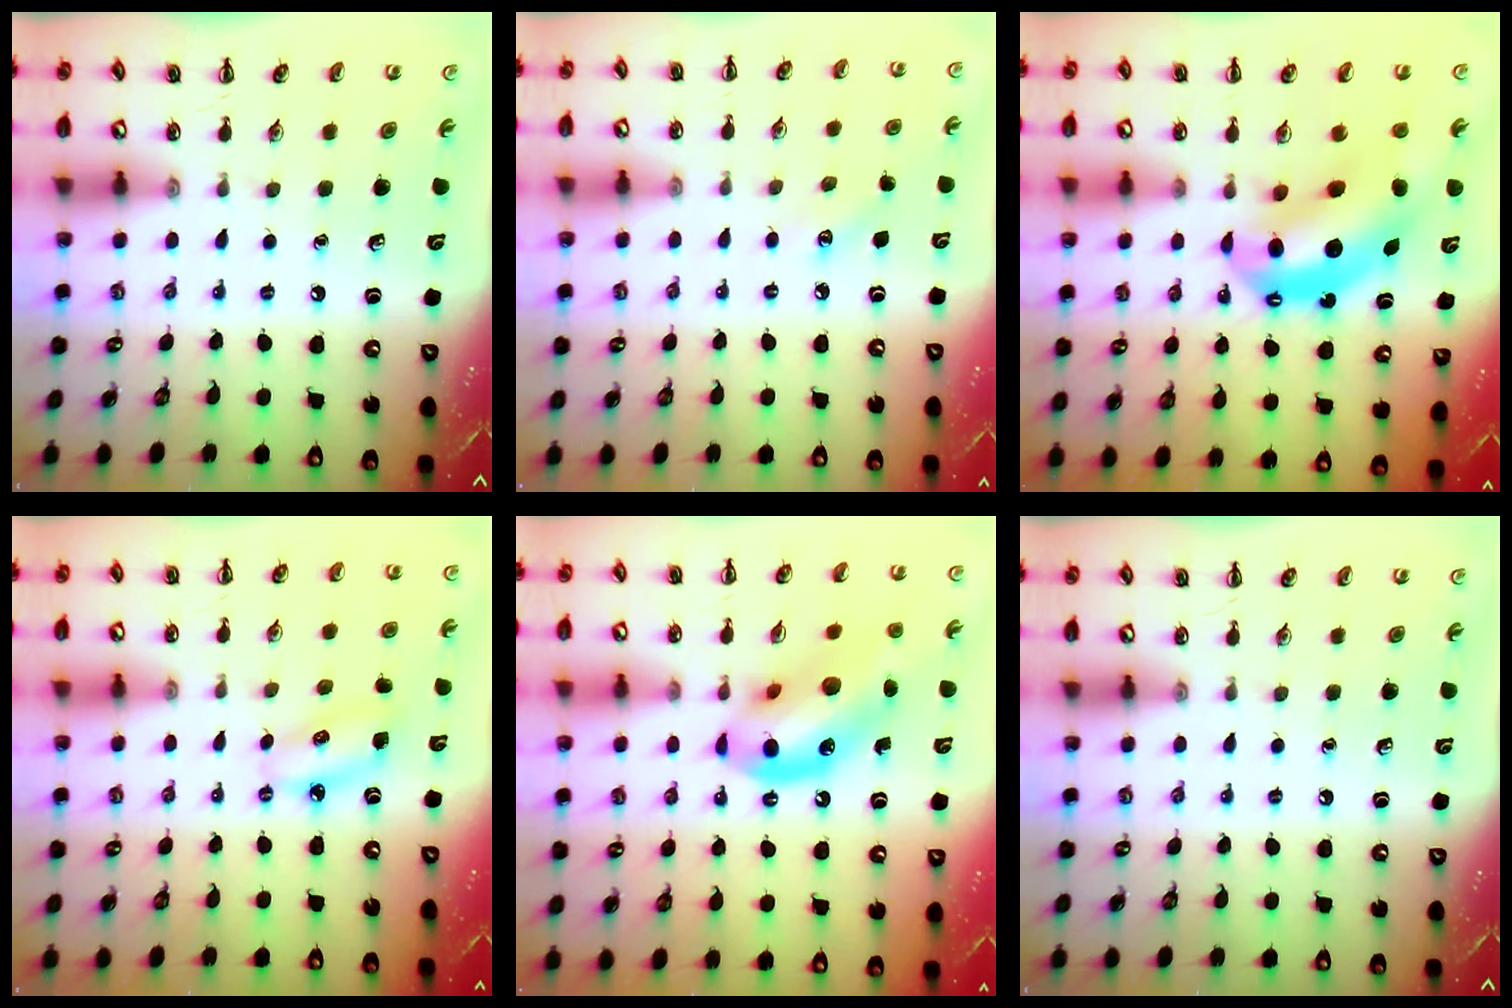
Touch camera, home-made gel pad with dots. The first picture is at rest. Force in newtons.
{"total": 5.2, "press": 5.0, "slide": 1.5}
{"total": 11.9, "press": 11.5, "slide": 3.1}
{"total": 5.4, "press": 5.3, "slide": 1.3}
{"total": 15.5, "press": 15.1, "slide": 3.4}
{"total": 0.0}